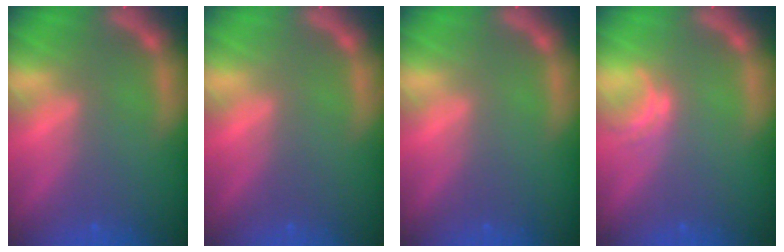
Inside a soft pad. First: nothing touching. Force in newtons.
{"total": 0.0}
{"total": 0.0}
{"total": 1.5}